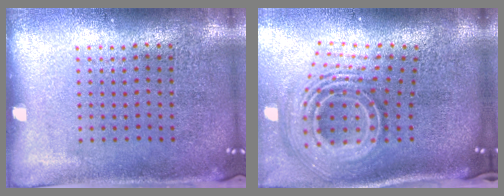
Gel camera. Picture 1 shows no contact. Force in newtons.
{"total": 3.2, "press": 2.0, "slide": 2.5}